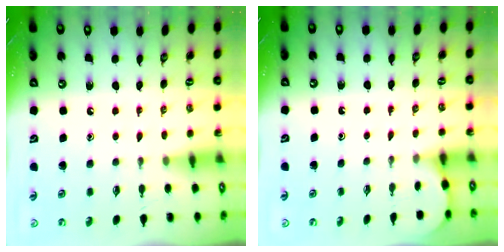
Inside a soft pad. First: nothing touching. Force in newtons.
{"total": 1.8, "press": 1.8, "slide": 0.2}